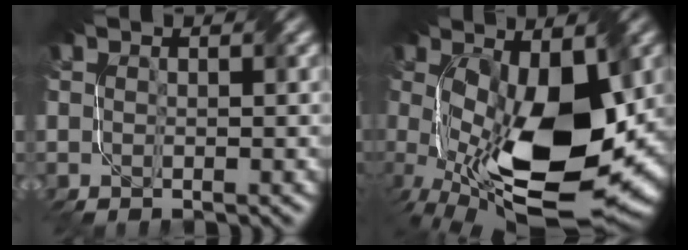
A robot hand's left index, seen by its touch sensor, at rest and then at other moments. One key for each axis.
{"total": 13.6, "fx": -0.7, "fy": 6.2, "fz": 12.0, "tx": -0.192, "ty": -0.027, "tz": -0.006}